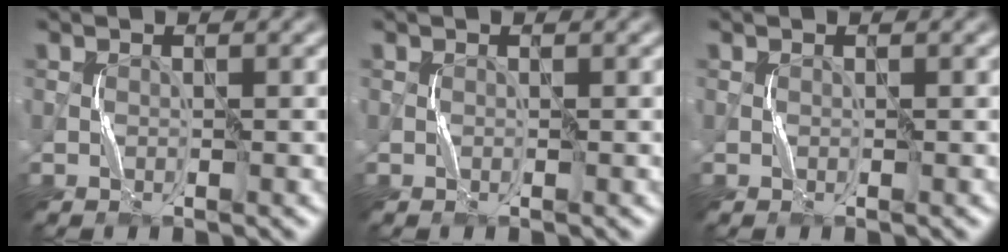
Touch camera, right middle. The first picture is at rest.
{"total": 0.0}
{"total": 0.0}